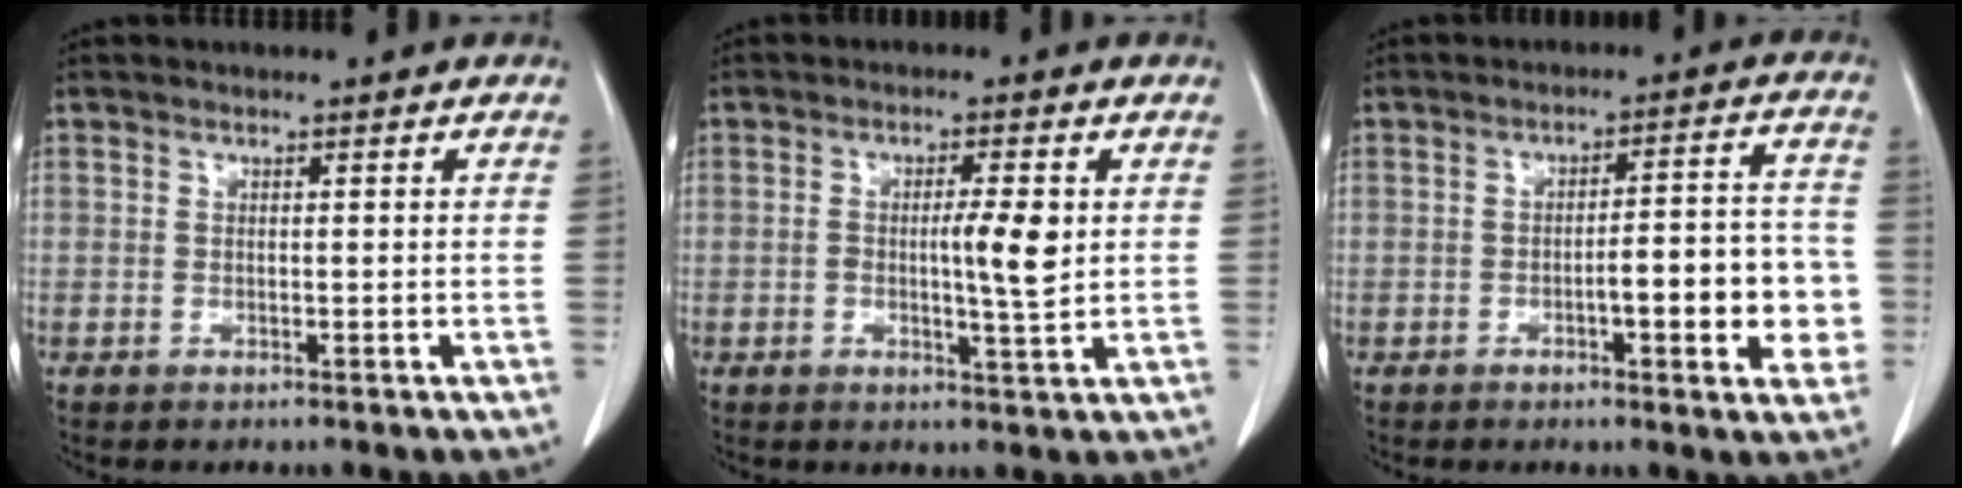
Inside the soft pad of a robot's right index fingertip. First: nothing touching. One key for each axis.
{"total": 5.2, "fx": 0.3, "fy": 0.5, "fz": 5.2, "tx": -0.084, "ty": -0.002, "tz": 0.003}
{"total": 9.9, "fx": -2.5, "fy": 2.2, "fz": 9.4, "tx": -0.117, "ty": 0.020, "tz": -0.029}